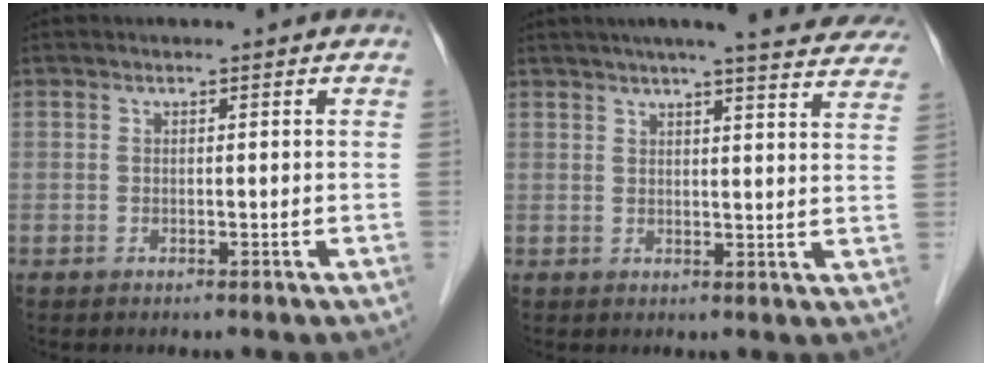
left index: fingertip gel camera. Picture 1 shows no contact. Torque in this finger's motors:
{"motor_torque": [-0.74, -1.33, 0.01, 0.08]}